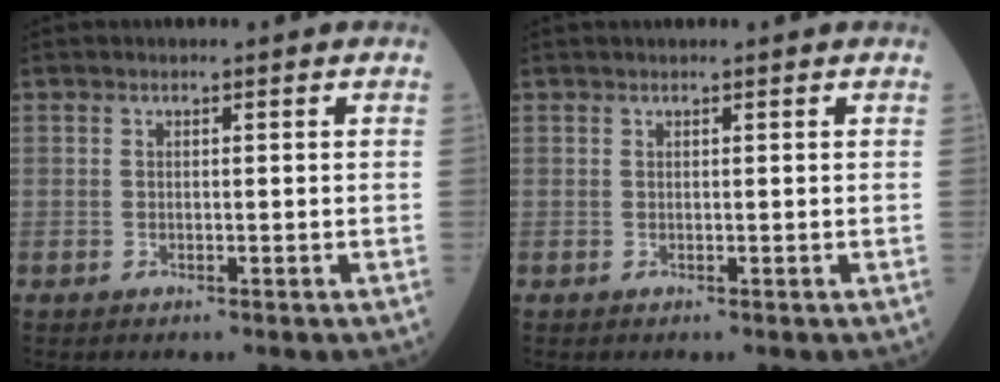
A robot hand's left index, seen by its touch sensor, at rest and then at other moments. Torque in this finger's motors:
{"motor_torque": [0.12, -0.10, -0.02, 0.02]}